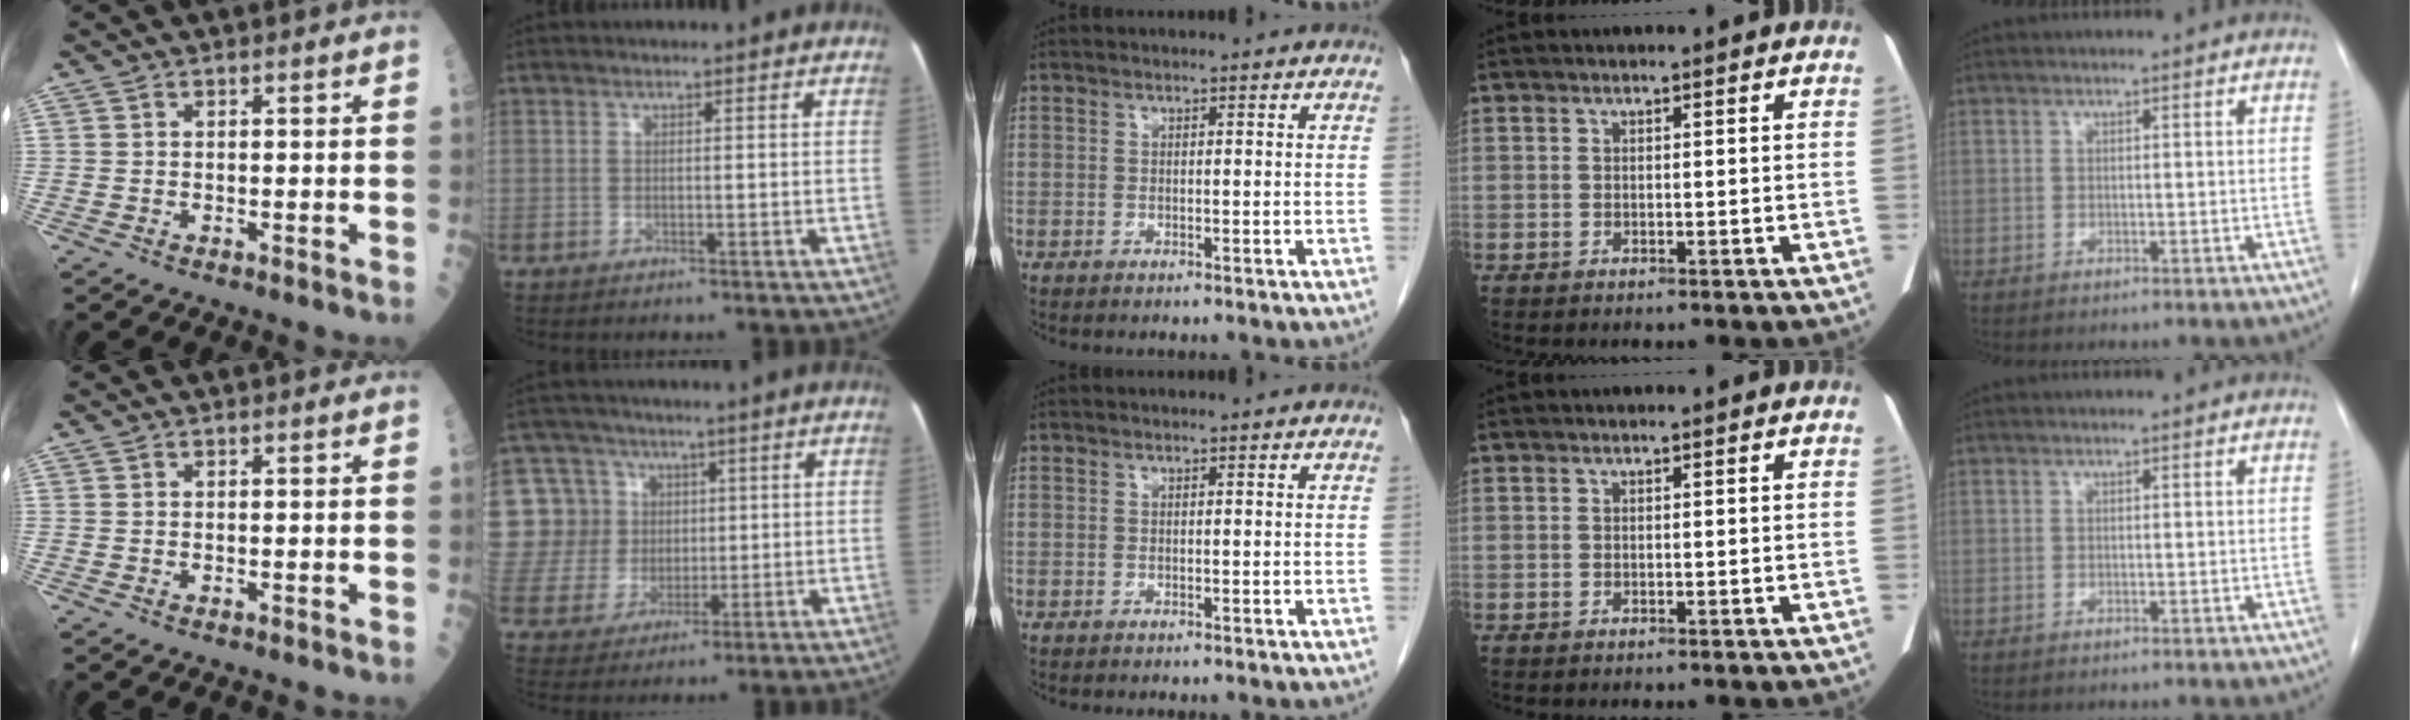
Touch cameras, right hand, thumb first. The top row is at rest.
{"index": {"total": 15.5, "force": [4.4, 14.1, 4.8], "torque": [-0.152, 0.058, 0.102]}}